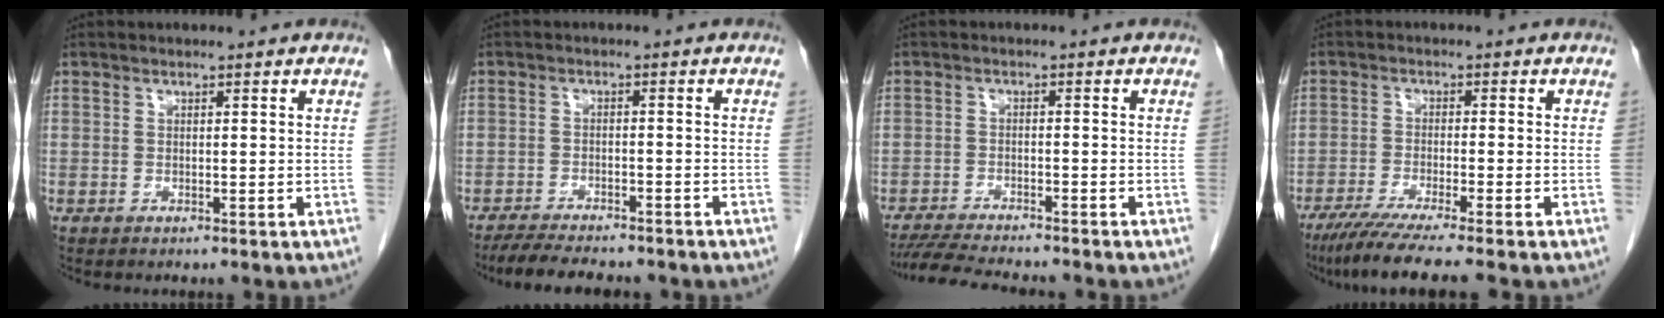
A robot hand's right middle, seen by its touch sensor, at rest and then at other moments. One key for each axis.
{"total": 9.4, "fx": -8.2, "fy": 2.0, "fz": 4.2, "tx": -0.066, "ty": -0.011, "tz": -0.119}
{"total": 8.6, "fx": -7.9, "fy": 0.4, "fz": 3.5, "tx": -0.057, "ty": -0.018, "tz": -0.127}
{"total": 8.7, "fx": -7.0, "fy": -1.0, "fz": 5.1, "tx": -0.074, "ty": -0.027, "tz": -0.112}